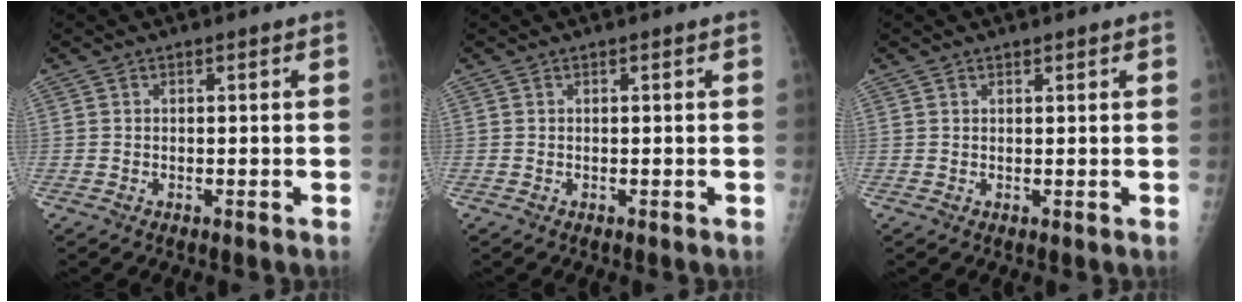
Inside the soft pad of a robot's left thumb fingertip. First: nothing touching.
{"total": 0.0}
{"total": 0.6, "force": [0.5, 0.3, 0.0], "torque": [0.003, -0.004, 0.006]}